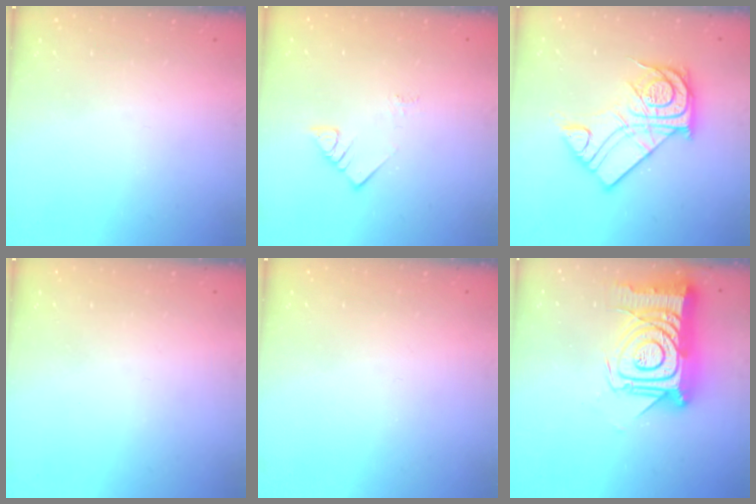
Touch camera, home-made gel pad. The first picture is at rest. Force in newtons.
{"total": 3.3, "press": 3.3, "slide": 0.4}
{"total": 16.6, "press": 16.5, "slide": 1.4}
{"total": 0.0}
{"total": 0.0}
{"total": 22.4, "press": 22.4, "slide": 1.7}